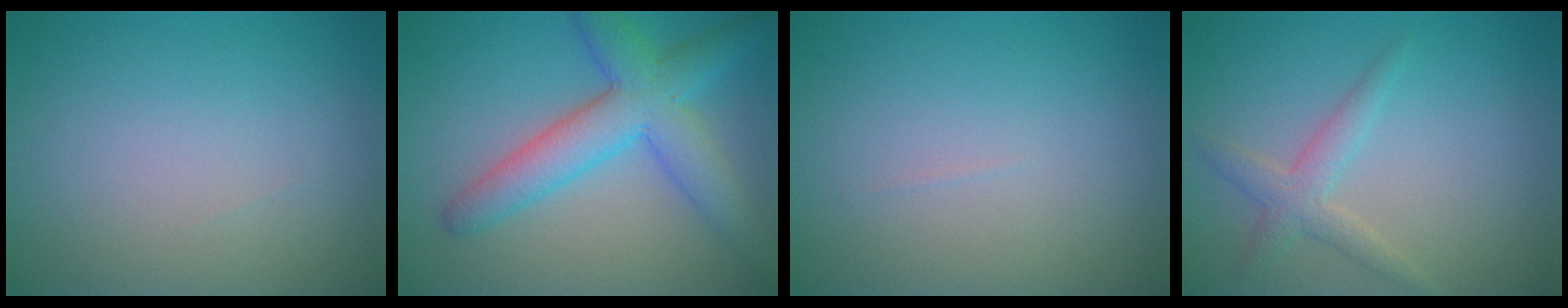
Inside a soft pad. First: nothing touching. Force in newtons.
{"total": 6.5, "press": 6.5, "slide": 0.3}
{"total": 0.0}
{"total": 2.4, "press": 2.4, "slide": 0.1}